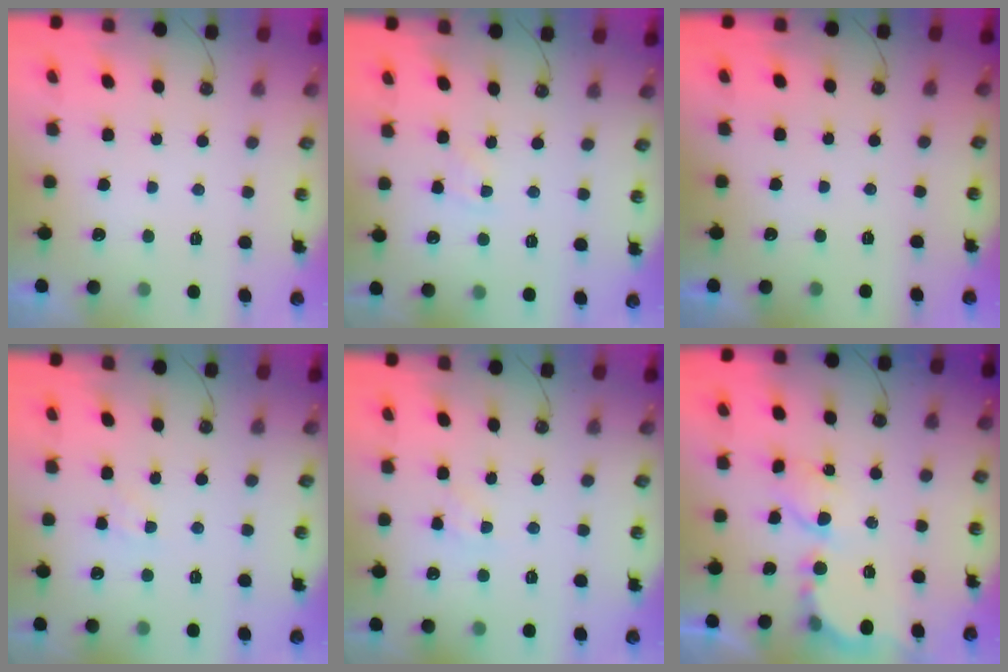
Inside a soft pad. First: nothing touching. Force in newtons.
{"total": 3.3, "press": 3.3, "slide": 0.5}
{"total": 0.0}
{"total": 1.7, "press": 1.7, "slide": 0.3}
{"total": 2.8, "press": 2.8, "slide": 0.5}
{"total": 6.3, "press": 6.2, "slide": 0.7}